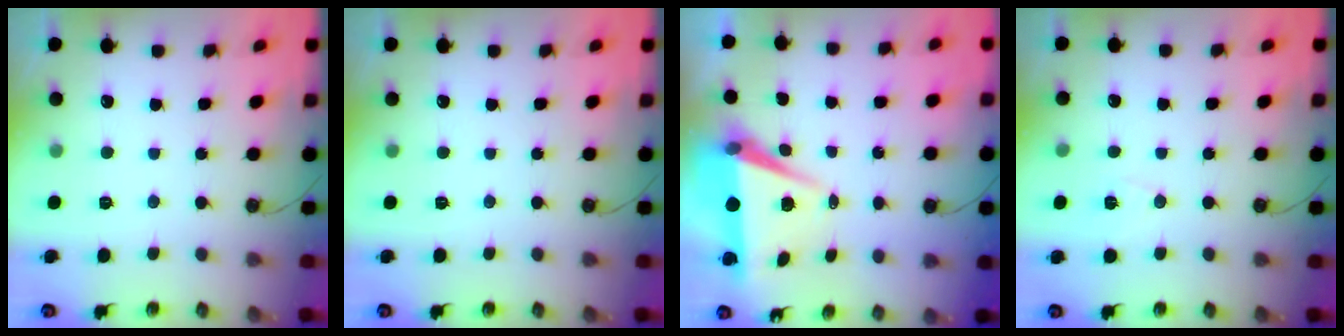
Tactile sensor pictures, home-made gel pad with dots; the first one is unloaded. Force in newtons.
{"total": 0.0}
{"total": 7.0, "press": 5.5, "slide": 4.3}
{"total": 6.5, "press": 5.8, "slide": 3.0}